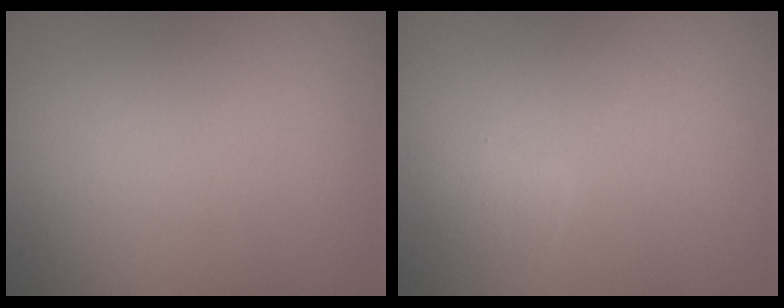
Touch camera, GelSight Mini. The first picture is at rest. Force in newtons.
{"total": 0.8, "press": 0.8, "slide": 0.0}